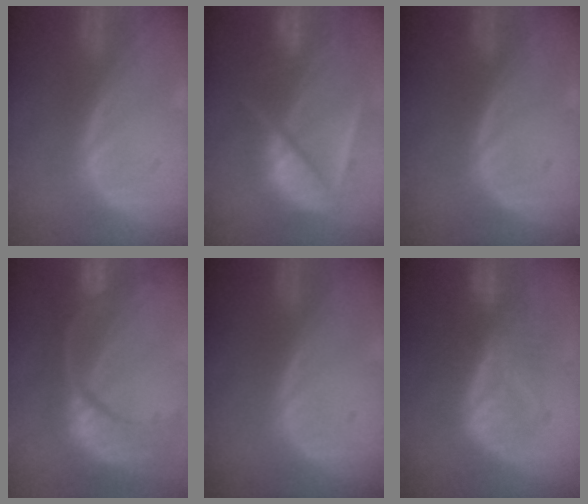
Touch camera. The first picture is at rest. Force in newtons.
{"total": 9.9, "press": 8.5, "slide": 5.1}
{"total": 0.0}
{"total": 13.5, "press": 10.8, "slide": 8.0}
{"total": 0.0}
{"total": 9.1, "press": 8.7, "slide": 2.7}